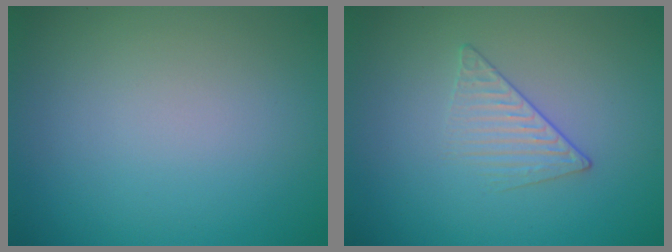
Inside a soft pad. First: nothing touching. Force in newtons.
{"total": 1.6, "press": 1.0, "slide": 1.2}